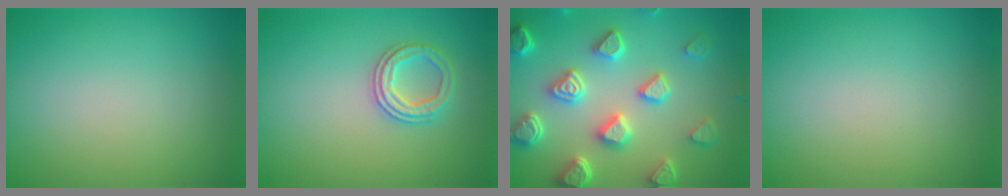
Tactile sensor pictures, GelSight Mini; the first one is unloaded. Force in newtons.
{"total": 2.5, "press": 2.4, "slide": 0.6}
{"total": 6.5, "press": 5.4, "slide": 3.5}
{"total": 0.0}